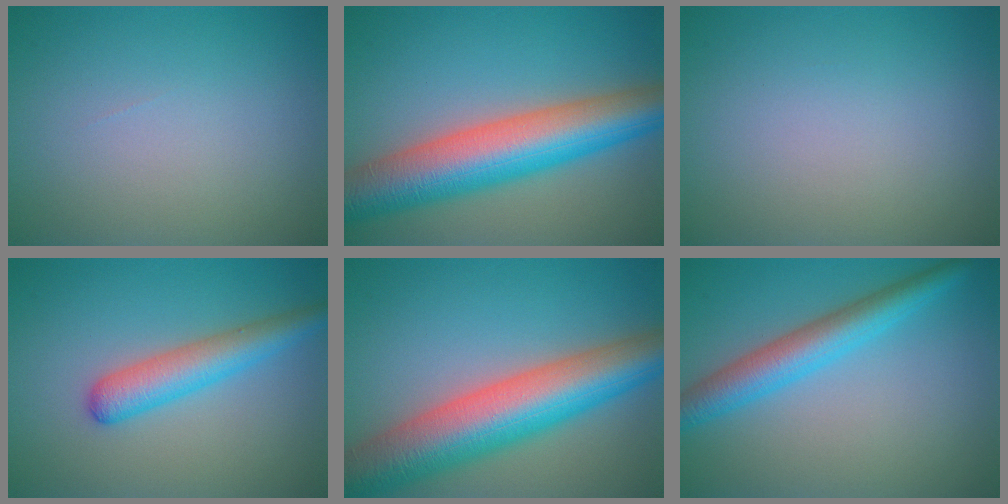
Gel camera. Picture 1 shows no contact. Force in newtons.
{"total": 10.7, "press": 10.7, "slide": 0.3}
{"total": 0.0}
{"total": 4.1, "press": 4.1, "slide": 0.1}
{"total": 11.2, "press": 11.2, "slide": 0.5}
{"total": 4.8, "press": 4.8, "slide": 0.1}